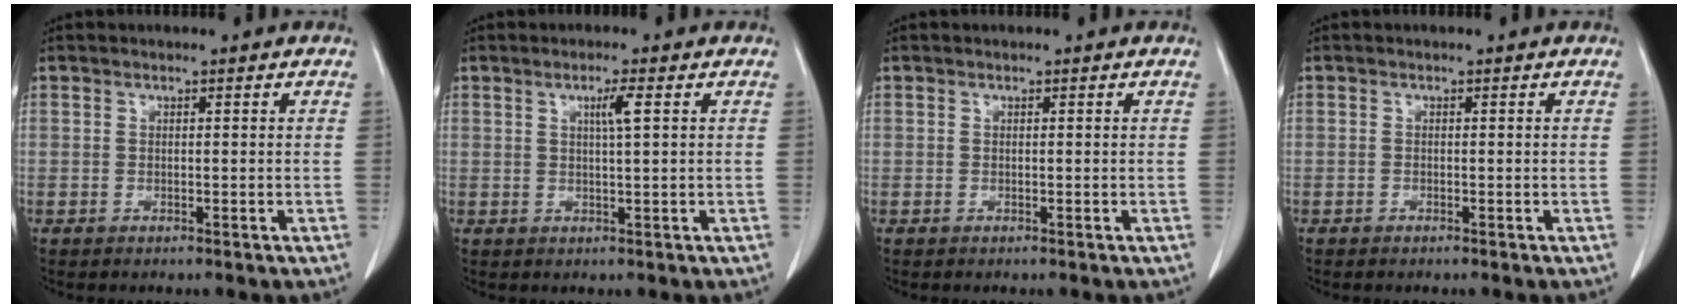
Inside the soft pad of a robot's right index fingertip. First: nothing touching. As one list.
[{"total": 2.7, "force": [0.9, -0.3, 2.5], "torque": [-0.045, -0.002, 0.015]}, {"total": 0.0}, {"total": 0.0}]